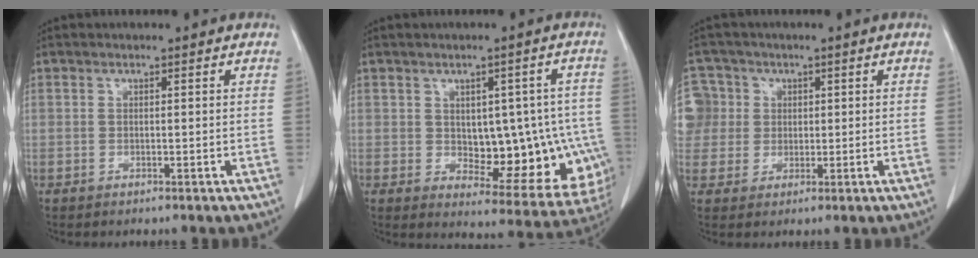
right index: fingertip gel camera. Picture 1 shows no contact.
{"total": 14.9, "force": [-1.5, 7.9, 12.6], "torque": [-0.126, 0.019, 0.005]}
{"total": 8.8, "force": [1.9, 8.6, 0.5], "torque": [-0.024, 0.038, 0.050]}